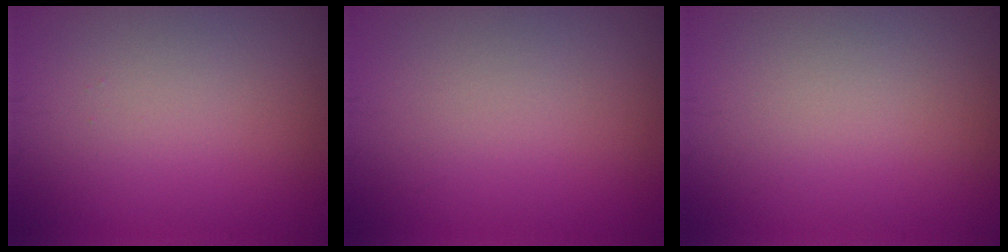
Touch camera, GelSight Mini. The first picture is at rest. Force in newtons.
{"total": 0.0}
{"total": 0.0}